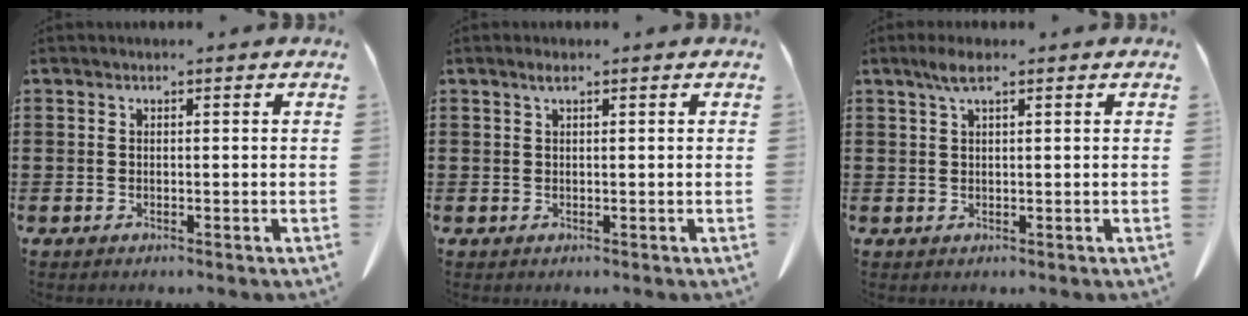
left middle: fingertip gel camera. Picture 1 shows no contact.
{"total": 1.0, "force": [0.6, 0.2, 0.8], "torque": [-0.018, 0.001, 0.010]}
{"total": 2.7, "force": [1.5, 0.6, 2.2], "torque": [-0.047, 0.003, 0.026]}